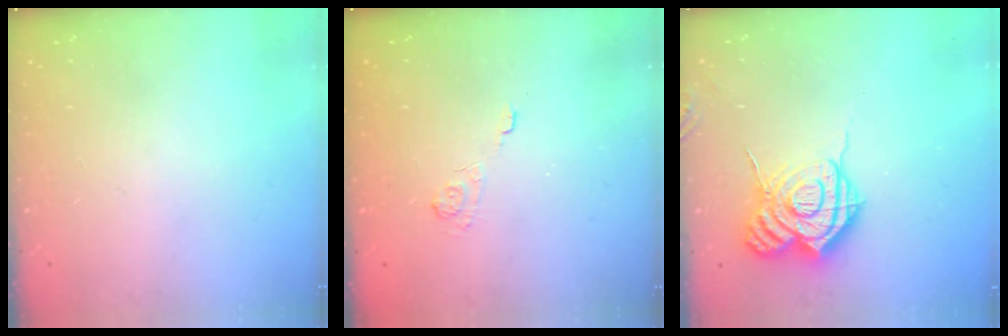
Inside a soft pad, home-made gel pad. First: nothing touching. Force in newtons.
{"total": 2.0, "press": 1.4, "slide": 1.4}
{"total": 15.3, "press": 15.2, "slide": 1.6}